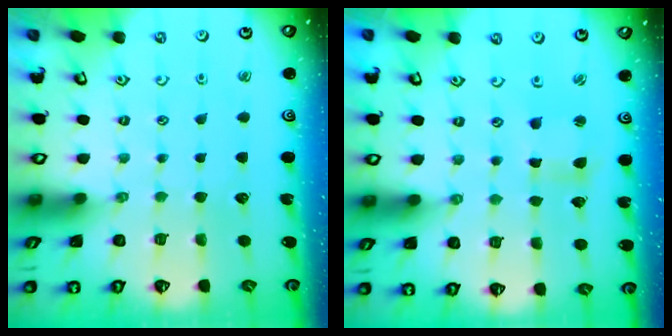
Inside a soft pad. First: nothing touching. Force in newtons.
{"total": 3.3, "press": 3.2, "slide": 0.4}